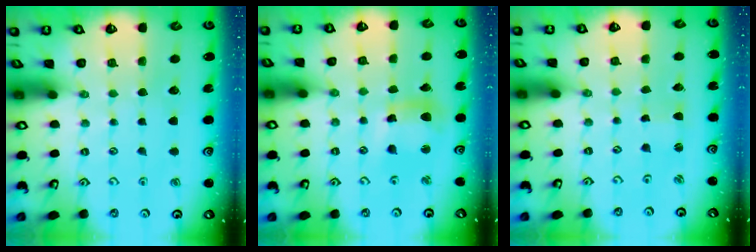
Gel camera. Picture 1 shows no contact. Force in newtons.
{"total": 9.9, "press": 9.8, "slide": 1.0}
{"total": 0.9, "press": 0.9, "slide": 0.2}